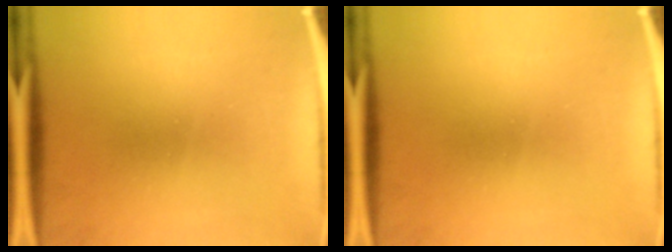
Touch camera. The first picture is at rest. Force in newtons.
{"total": 0.0}